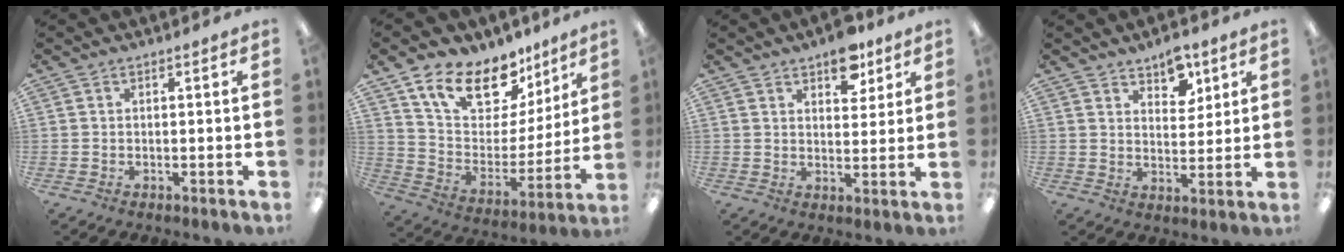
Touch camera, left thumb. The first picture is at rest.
{"total": 17.6, "force": [12.4, 9.7, 8.0], "torque": [-0.147, -0.076, 0.226]}
{"total": 8.1, "force": [5.6, 4.3, 3.9], "torque": [-0.029, -0.029, 0.093]}
{"total": 6.9, "force": [5.1, 3.8, 2.7], "torque": [-0.020, -0.027, 0.087]}